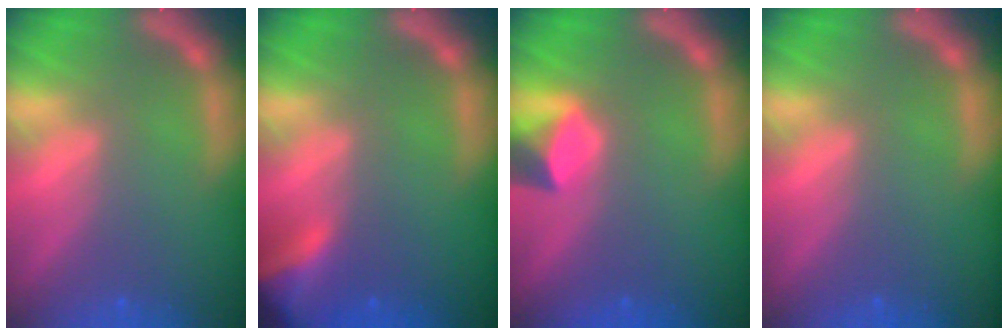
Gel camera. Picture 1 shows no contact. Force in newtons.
{"total": 5.4}
{"total": 3.0}
{"total": 0.0}